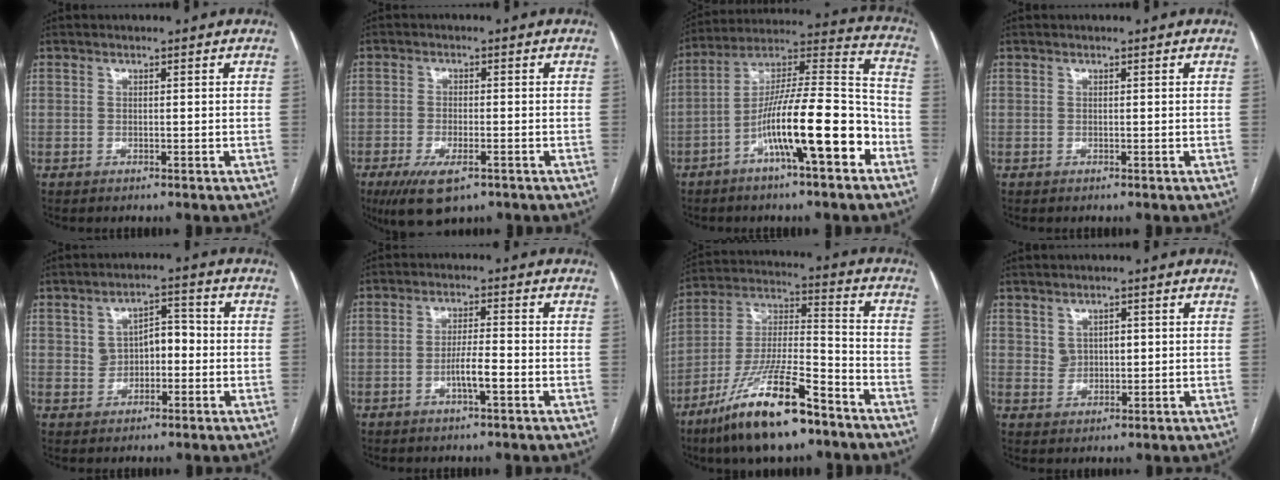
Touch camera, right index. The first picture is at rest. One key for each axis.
{"total": 7.4, "fx": -4.3, "fy": 2.7, "fz": 5.3, "tx": -0.097, "ty": -0.013, "tz": -0.066}
{"total": 16.9, "fx": -7.2, "fy": 2.1, "fz": 15.1, "tx": -0.257, "ty": 0.014, "tz": -0.119}
{"total": 0.0}
{"total": 5.1, "fx": -0.2, "fy": 3.5, "fz": 3.7, "tx": -0.055, "ty": 0.028, "tz": 0.002}
{"total": 4.1, "fx": -1.6, "fy": 0.4, "fz": 3.7, "tx": -0.066, "ty": 0.001, "tz": -0.028}
{"total": 18.2, "fx": -11.9, "fy": 3.7, "fz": 13.3, "tx": -0.274, "ty": -0.019, "tz": -0.216}
{"total": 2.9, "fx": 0.9, "fy": 2.2, "fz": 1.7, "tx": -0.028, "ty": 0.006, "tz": 0.020}